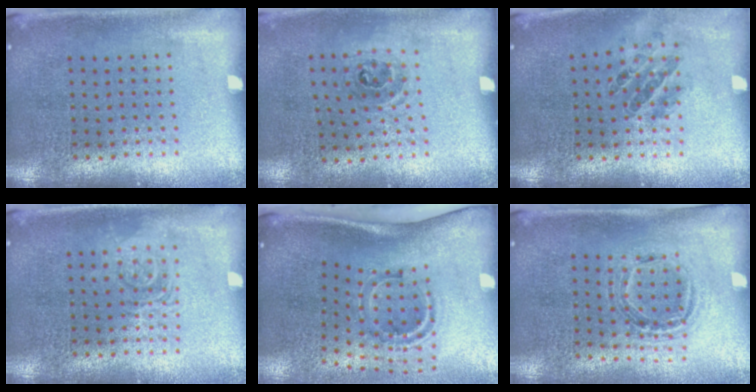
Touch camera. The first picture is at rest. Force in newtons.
{"total": 1.0, "press": 0.7, "slide": 0.8}
{"total": 0.9, "press": 0.9, "slide": 0.3}
{"total": 1.3, "press": 1.2, "slide": 0.3}
{"total": 2.0, "press": 1.1, "slide": 1.6}
{"total": 1.0, "press": 1.0, "slide": 0.1}